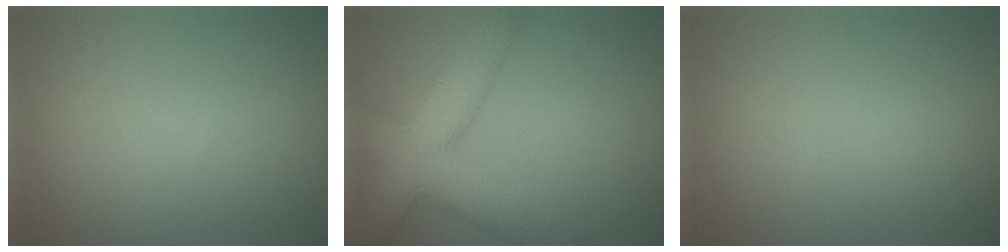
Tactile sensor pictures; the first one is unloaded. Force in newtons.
{"total": 10.7, "press": 10.7, "slide": 0.5}
{"total": 0.0}